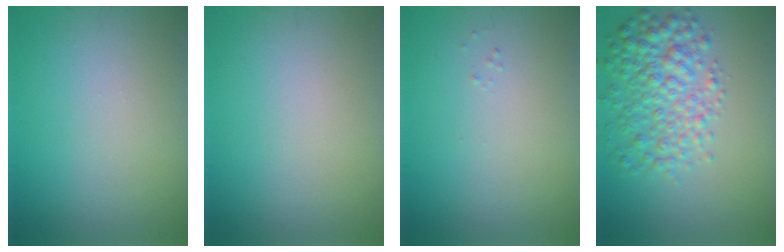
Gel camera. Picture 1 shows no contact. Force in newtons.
{"total": 0.0}
{"total": 0.0}
{"total": 5.2, "press": 5.2, "slide": 0.1}